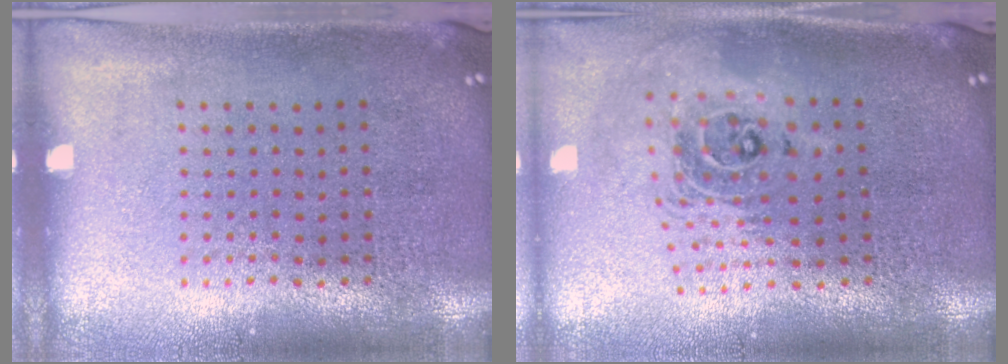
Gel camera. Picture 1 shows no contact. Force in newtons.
{"total": 2.1, "press": 1.6, "slide": 1.4}